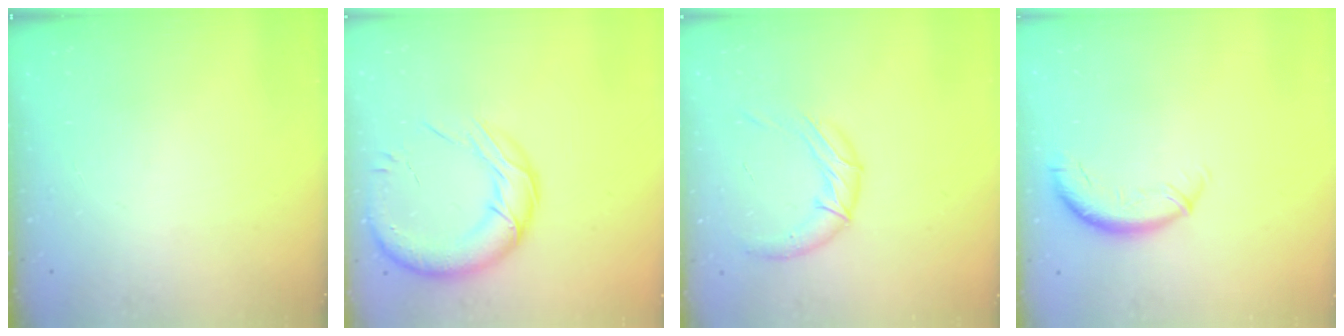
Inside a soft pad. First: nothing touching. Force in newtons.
{"total": 17.1, "press": 16.7, "slide": 3.5}
{"total": 10.8, "press": 10.7, "slide": 1.2}
{"total": 9.8, "press": 9.5, "slide": 2.3}